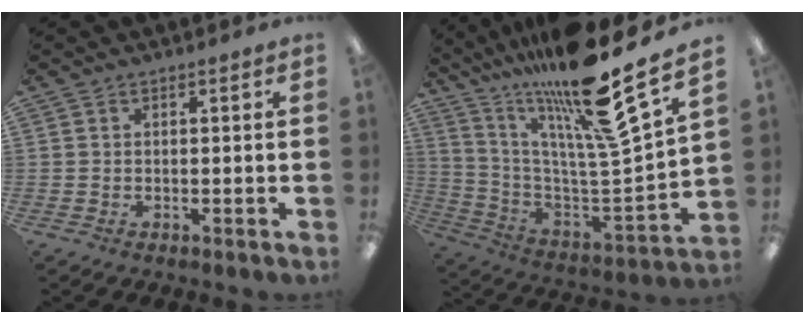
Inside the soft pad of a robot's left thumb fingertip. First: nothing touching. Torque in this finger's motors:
{"motor_torque": [1.69, -0.07, 1.57, -1.19, 0.42]}